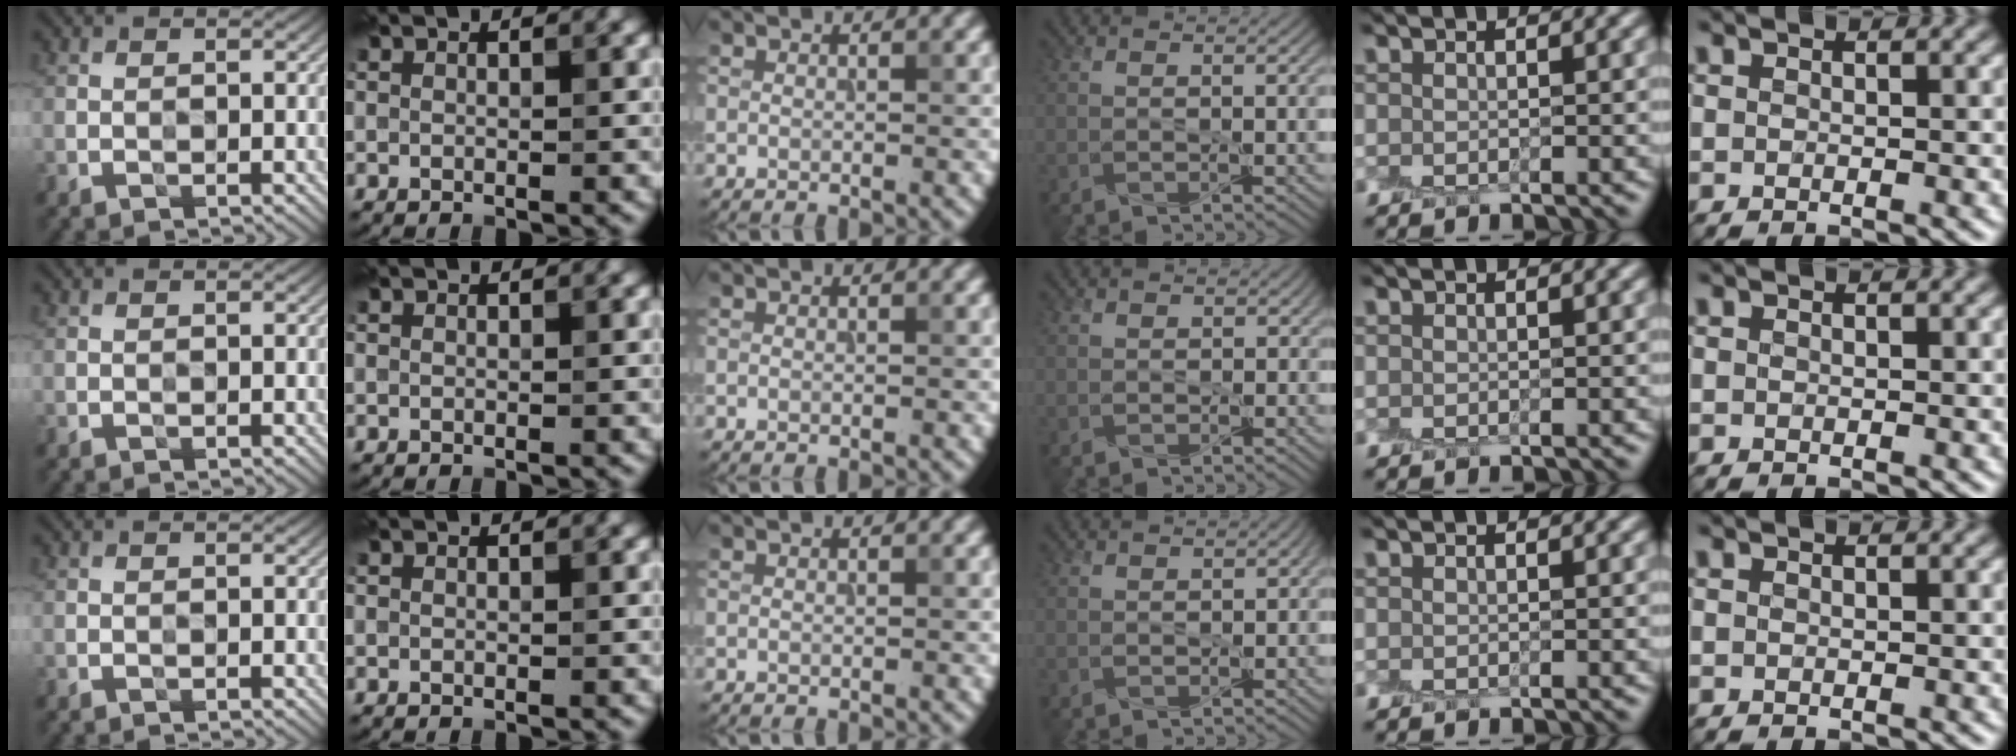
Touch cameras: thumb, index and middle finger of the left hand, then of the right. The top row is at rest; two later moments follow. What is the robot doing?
{"motion": "peel", "object": "plastic wrap"}